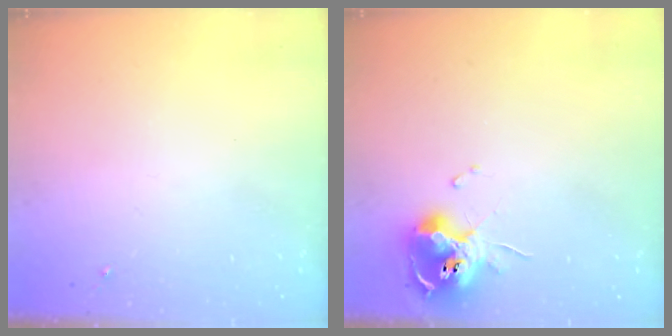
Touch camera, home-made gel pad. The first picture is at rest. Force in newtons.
{"total": 11.5, "press": 11.4, "slide": 1.8}